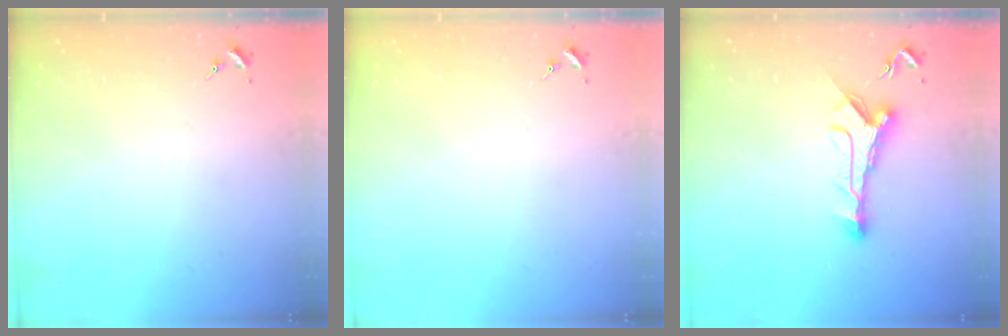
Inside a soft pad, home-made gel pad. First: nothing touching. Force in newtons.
{"total": 0.0}
{"total": 10.9, "press": 10.9, "slide": 0.5}